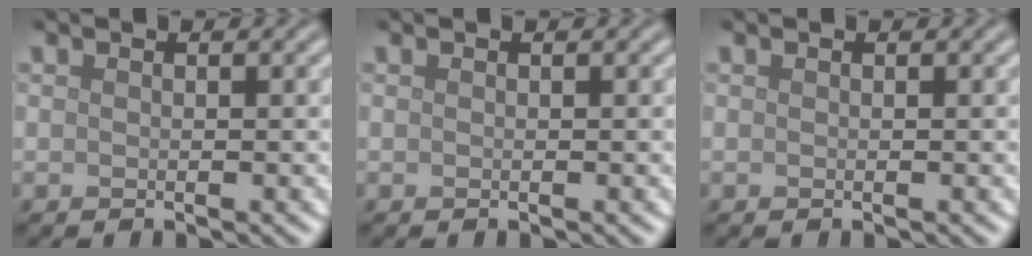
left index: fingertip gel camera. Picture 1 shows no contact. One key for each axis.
{"total": 0.0}
{"total": 0.0}